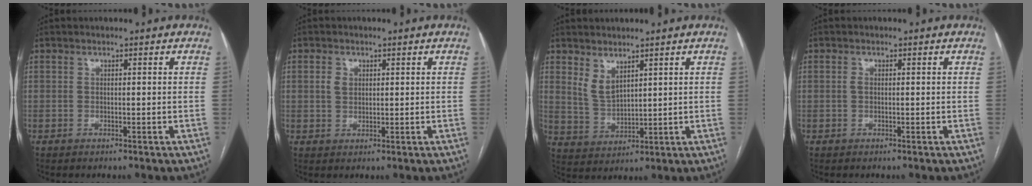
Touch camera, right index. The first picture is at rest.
{"total": 2.2, "force": [0.7, 1.7, 1.2], "torque": [-0.027, 0.005, 0.015]}
{"total": 4.2, "force": [2.9, 1.8, 2.5], "torque": [-0.056, -0.009, 0.069]}
{"total": 0.7, "force": [0.0, 0.4, 0.5], "torque": [-0.011, 0.002, -0.002]}